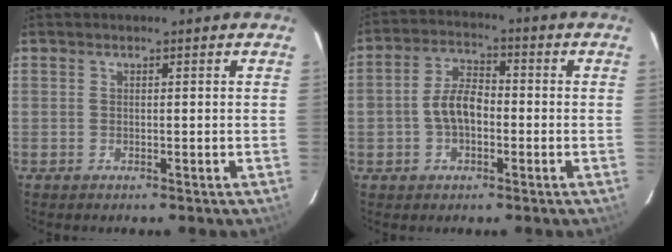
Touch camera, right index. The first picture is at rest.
{"total": 6.9, "force": [-1.4, 4.2, 5.2], "torque": [-0.103, 0.017, -0.021]}